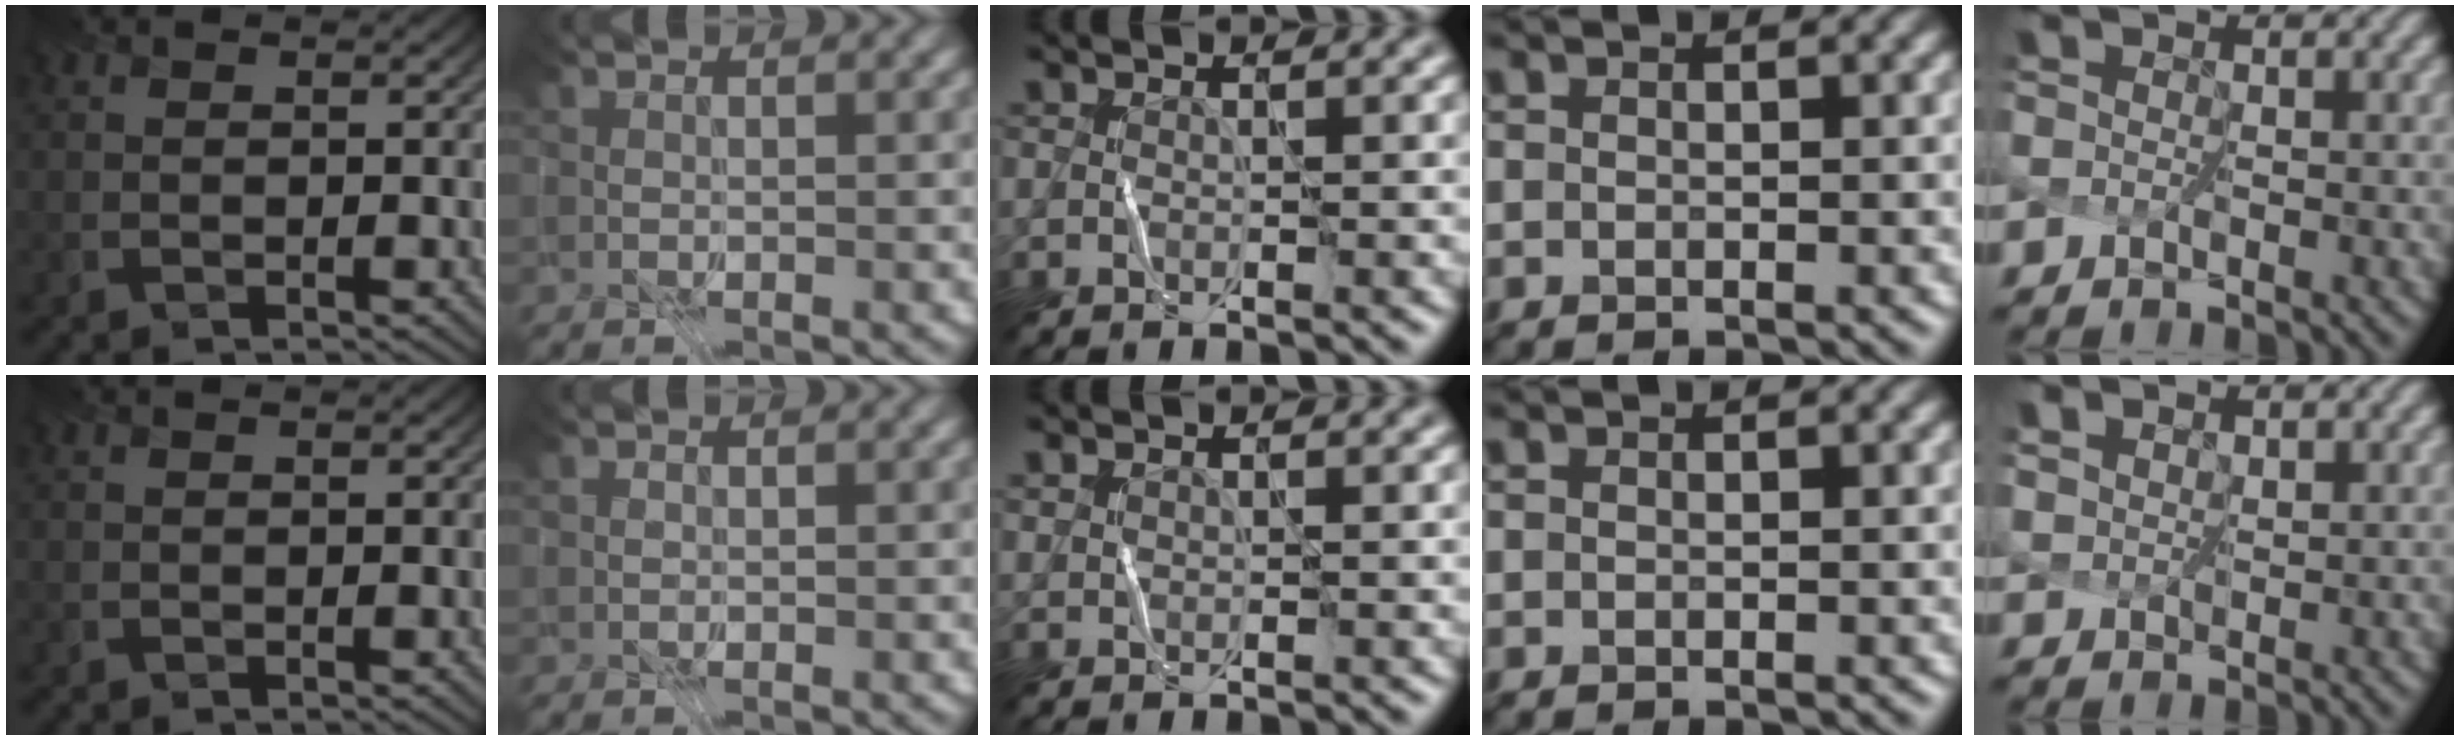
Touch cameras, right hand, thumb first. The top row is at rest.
{"index": {"total": 1.9, "force": [1.0, 1.3, 0.9], "torque": [-0.012, 0.006, 0.012]}, "middle": {"total": 0.7, "force": [0.5, 0.4, 0.3], "torque": [-0.009, -0.002, 0.013]}, "little": {"total": 1.0, "force": [0.9, 0.5, -0.1], "torque": [0.020, -0.002, 0.017]}}